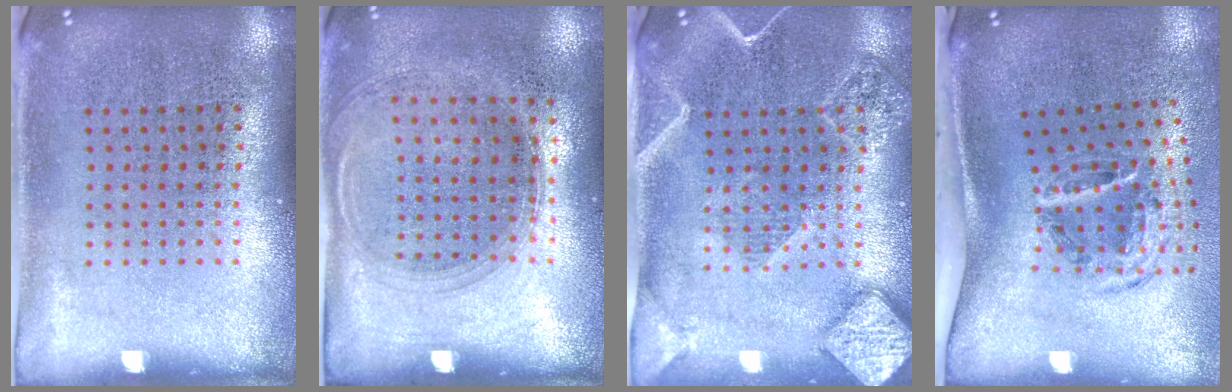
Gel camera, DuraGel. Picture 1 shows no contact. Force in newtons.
{"total": 1.3, "press": 1.1, "slide": 0.7}
{"total": 2.4, "press": 2.2, "slide": 0.9}
{"total": 2.0, "press": 1.2, "slide": 1.5}